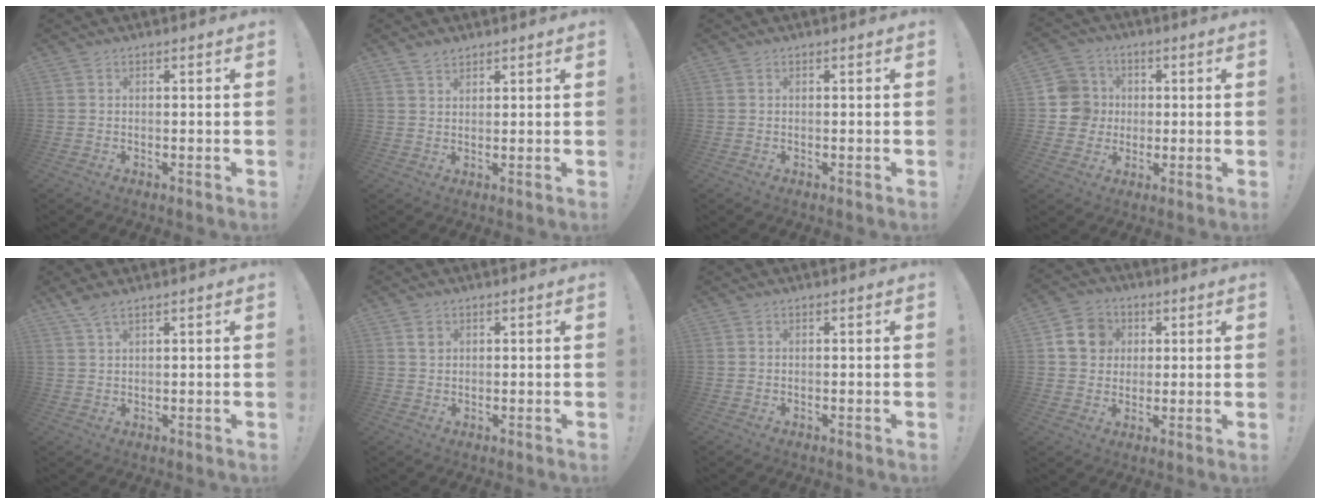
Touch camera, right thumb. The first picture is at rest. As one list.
[{"total": 2.9, "force": [2.4, 1.3, 0.8], "torque": [-0.005, -0.018, 0.043]}, {"total": 0.0}, {"total": 9.7, "force": [0.4, 9.5, 1.9], "torque": [-0.021, 0.005, 0.014]}, {"total": 3.6, "force": [2.8, 0.6, 2.2], "torque": [-0.051, -0.012, 0.051]}, {"total": 2.4, "force": [1.1, 2.1, 0.5], "torque": [0.010, -0.007, 0.016]}, {"total": 0.0}, {"total": 10.7, "force": [3.1, 9.4, 3.9], "torque": [-0.057, 0.002, 0.067]}]